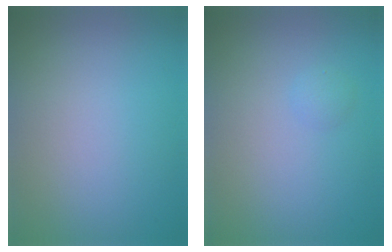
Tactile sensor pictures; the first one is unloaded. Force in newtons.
{"total": 0.8, "press": 0.8, "slide": 0.1}